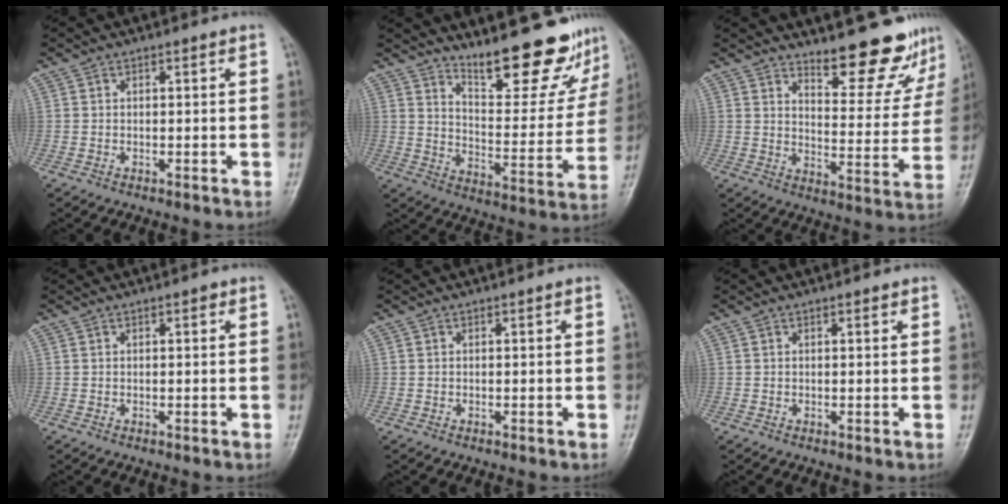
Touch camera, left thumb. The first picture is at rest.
{"total": 18.6, "force": [15.4, 4.7, 9.4], "torque": [-0.095, -0.117, 0.218]}
{"total": 13.5, "force": [11.9, 3.4, 5.4], "torque": [-0.040, -0.106, 0.157]}
{"total": 0.7, "force": [0.4, 0.3, 0.5], "torque": [-0.004, 0.000, 0.003]}
{"total": 0.0}
{"total": 0.7, "force": [0.5, 0.3, 0.4], "torque": [-0.008, -0.002, 0.005]}